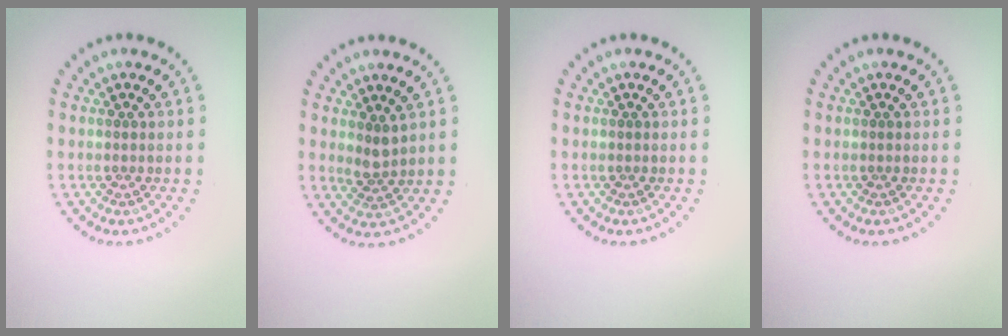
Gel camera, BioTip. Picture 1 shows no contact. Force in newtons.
{"total": 1.7, "press": 1.4, "slide": 1.0}
{"total": 0.0}
{"total": 0.0}